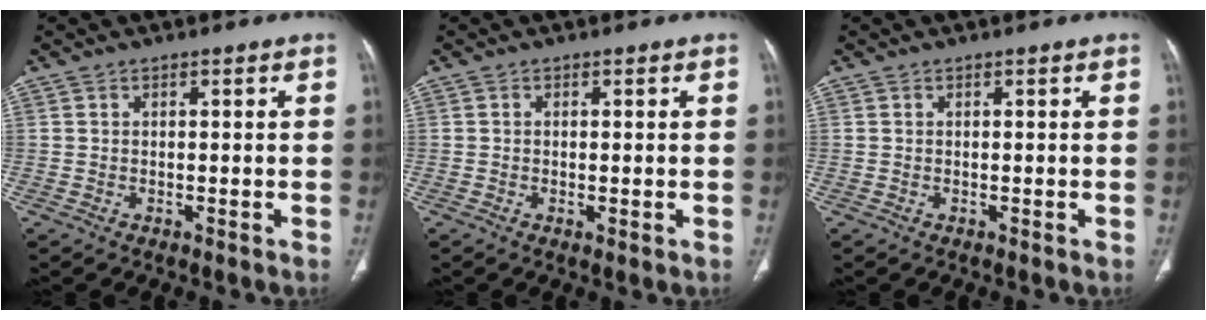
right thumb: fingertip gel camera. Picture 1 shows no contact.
{"total": 1.2, "force": [-0.3, 0.2, 1.1], "torque": [-0.026, -0.007, -0.004]}
{"total": 0.0}